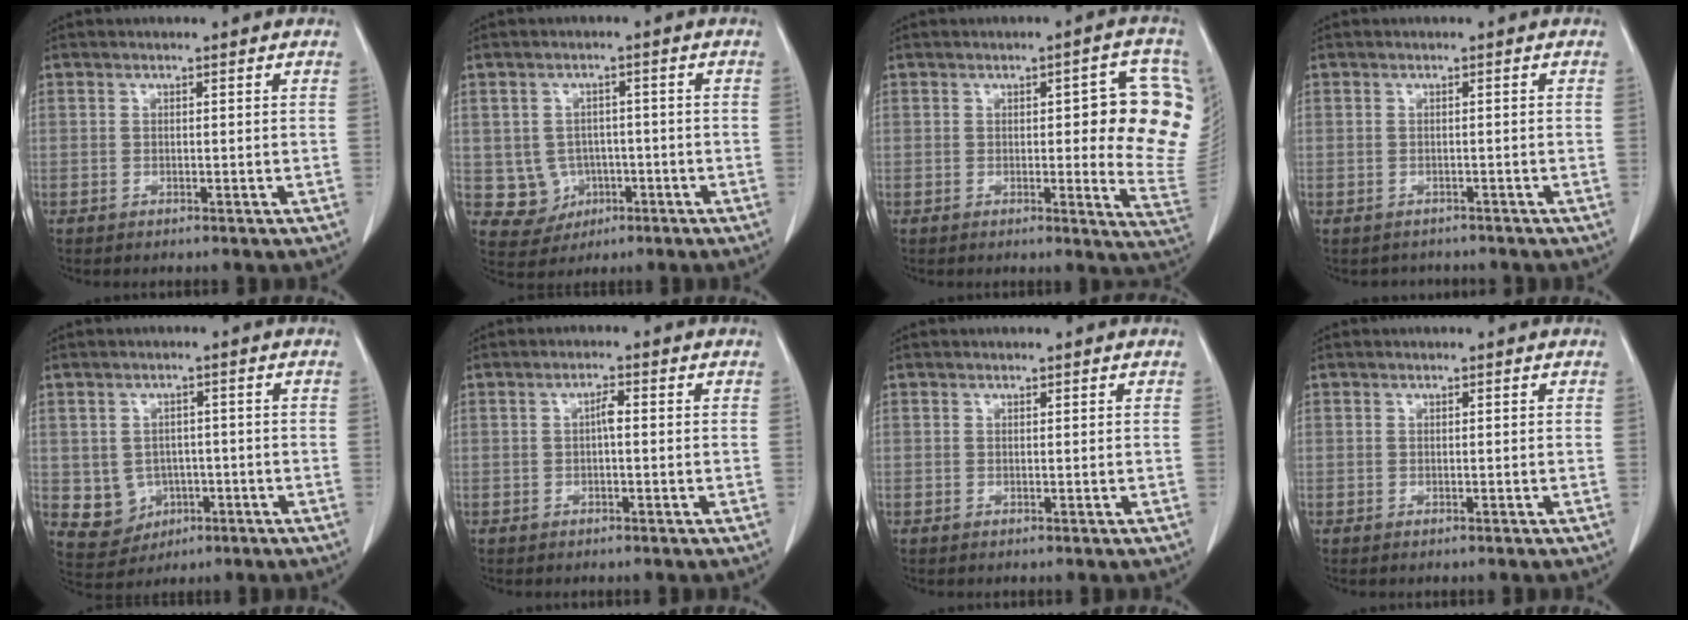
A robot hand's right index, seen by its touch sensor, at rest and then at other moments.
{"total": 5.8, "force": [-0.8, 5.7, 1.1], "torque": [-0.014, 0.007, 0.000]}
{"total": 13.4, "force": [2.0, 3.0, 12.9], "torque": [-0.122, -0.001, 0.015]}
{"total": 2.1, "force": [-1.7, 1.2, -0.3], "torque": [-0.005, 0.003, -0.026]}
{"total": 5.8, "force": [-0.9, 5.5, 1.3], "torque": [-0.020, 0.009, 0.001]}
{"total": 1.7, "force": [0.0, 0.3, 1.7], "torque": [-0.031, 0.004, 0.000]}
{"total": 0.0}
{"total": 0.0}